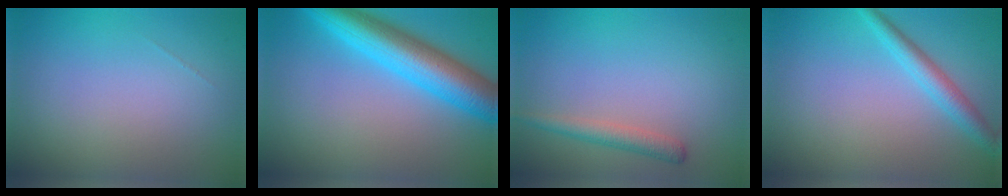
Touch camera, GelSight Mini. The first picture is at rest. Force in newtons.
{"total": 8.1, "press": 8.1, "slide": 0.4}
{"total": 1.9, "press": 1.9, "slide": 0.1}
{"total": 2.6, "press": 2.6, "slide": 0.0}